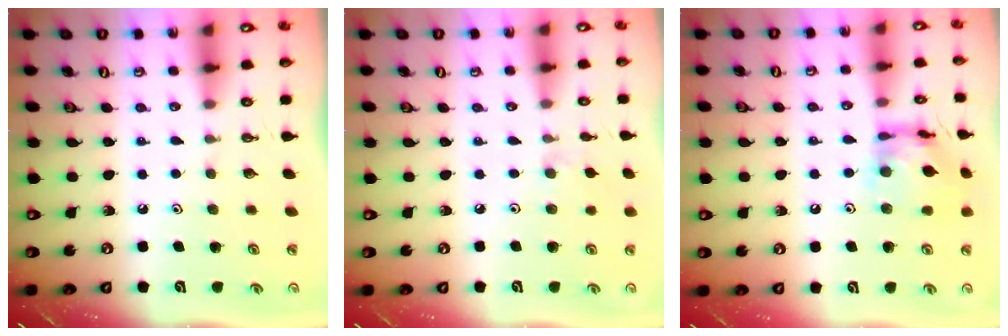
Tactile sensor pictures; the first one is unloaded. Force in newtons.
{"total": 1.9, "press": 1.9, "slide": 0.5}
{"total": 12.8, "press": 12.8, "slide": 0.9}